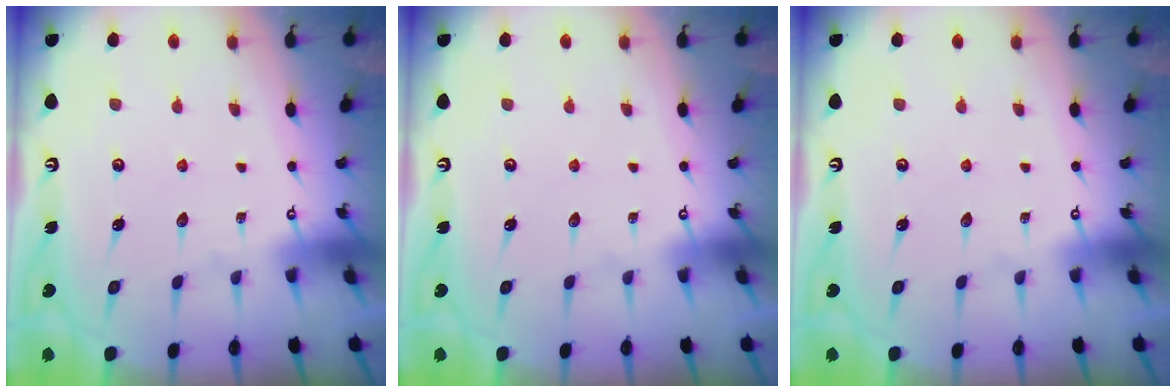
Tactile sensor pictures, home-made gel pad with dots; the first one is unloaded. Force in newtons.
{"total": 0.0}
{"total": 0.0}